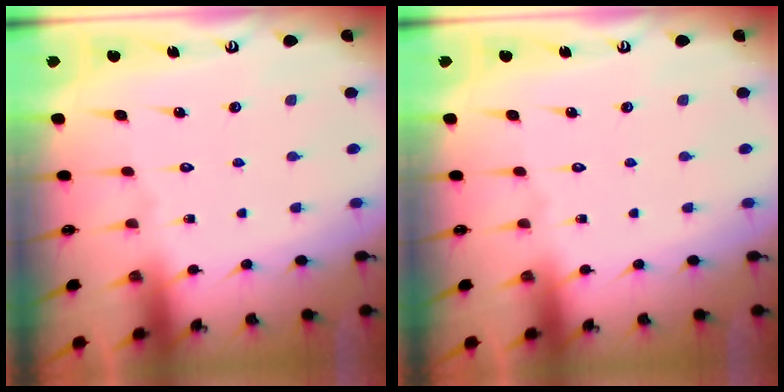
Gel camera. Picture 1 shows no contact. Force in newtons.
{"total": 0.0}